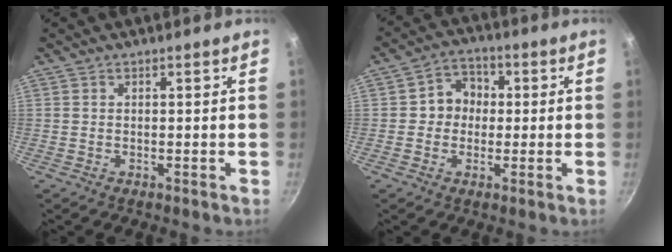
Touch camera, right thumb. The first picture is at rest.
{"total": 6.4, "force": [0.2, 5.6, 3.0], "torque": [-0.018, 0.017, -0.008]}